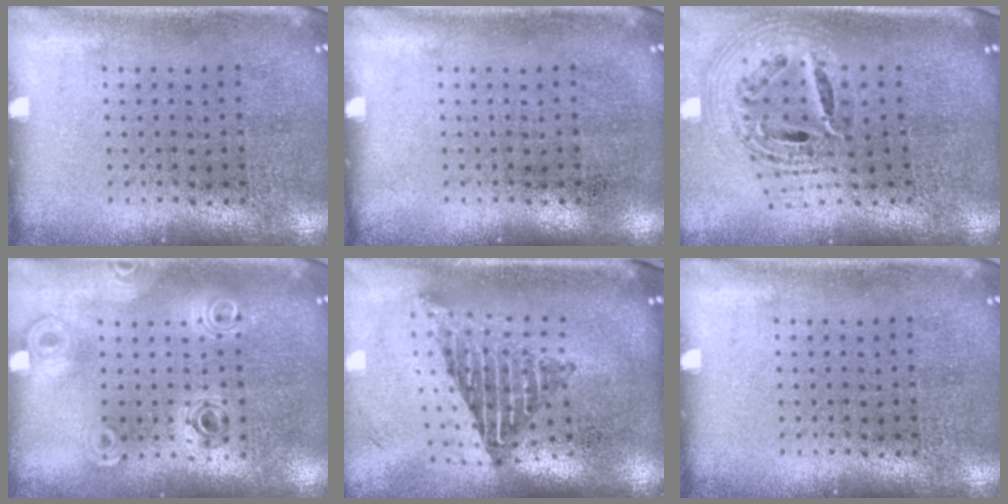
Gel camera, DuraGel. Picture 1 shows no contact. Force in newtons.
{"total": 0.0}
{"total": 1.9, "press": 1.4, "slide": 1.2}
{"total": 0.9, "press": 0.9, "slide": 0.1}
{"total": 2.2, "press": 1.6, "slide": 1.5}
{"total": 0.0}